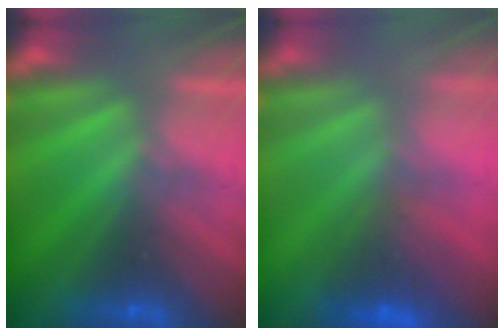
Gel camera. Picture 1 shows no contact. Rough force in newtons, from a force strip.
{"total": 5.6}